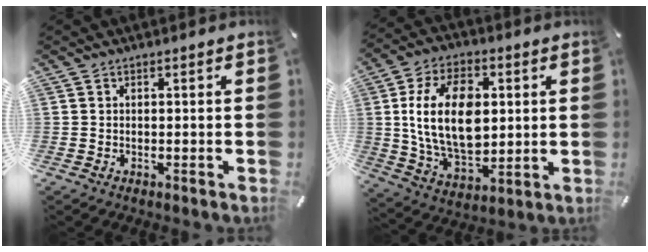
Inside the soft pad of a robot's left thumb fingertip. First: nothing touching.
{"total": 18.2, "force": [2.5, 12.0, 13.5], "torque": [-0.274, 0.007, 0.045]}